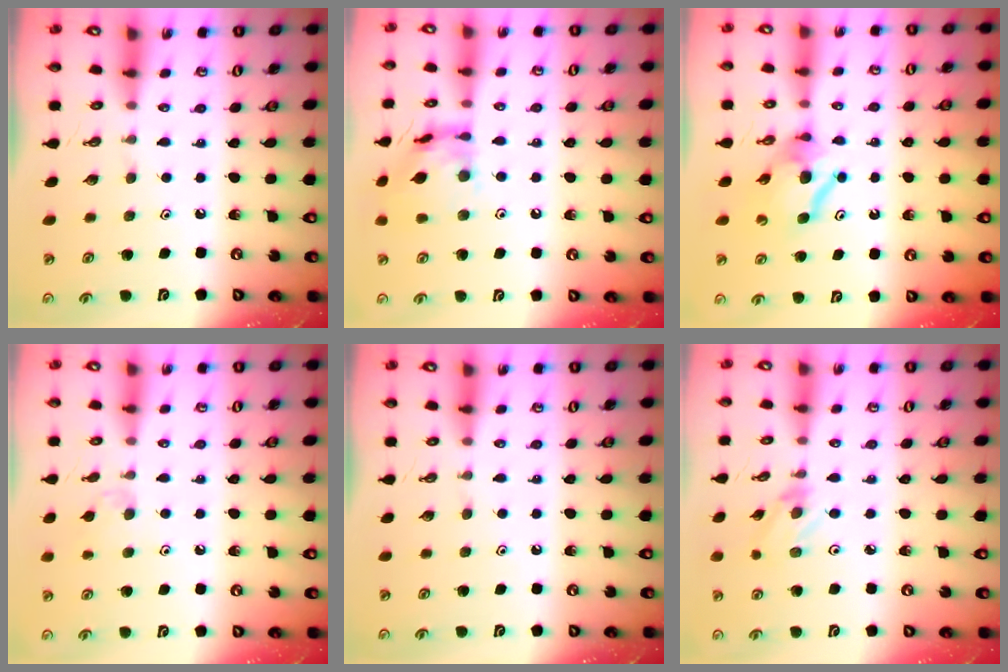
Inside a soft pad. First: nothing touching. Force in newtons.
{"total": 12.8, "press": 12.8, "slide": 0.9}
{"total": 7.8, "press": 7.8, "slide": 0.6}
{"total": 5.1, "press": 5.0, "slide": 0.7}
{"total": 0.0}
{"total": 3.2, "press": 3.1, "slide": 0.4}